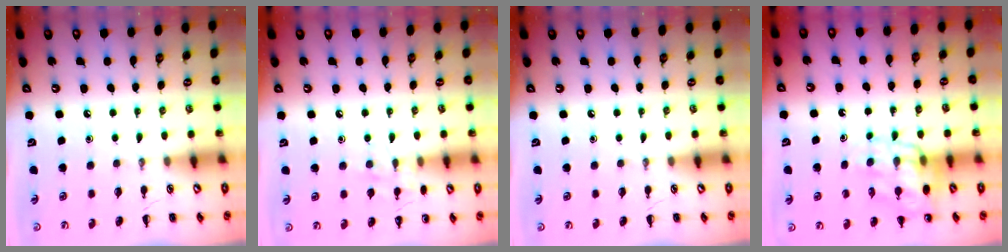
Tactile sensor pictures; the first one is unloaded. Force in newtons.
{"total": 7.4, "press": 7.2, "slide": 1.7}
{"total": 0.0}
{"total": 14.3, "press": 13.7, "slide": 3.9}